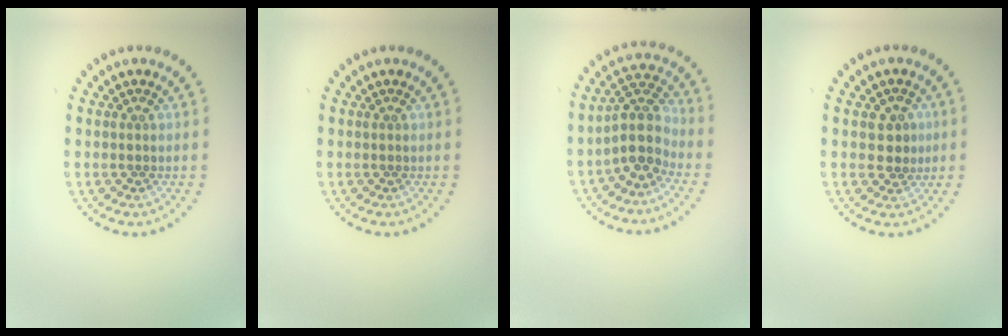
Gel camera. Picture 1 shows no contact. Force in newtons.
{"total": 0.0}
{"total": 3.8, "press": 3.1, "slide": 2.3}
{"total": 2.4, "press": 2.3, "slide": 0.8}